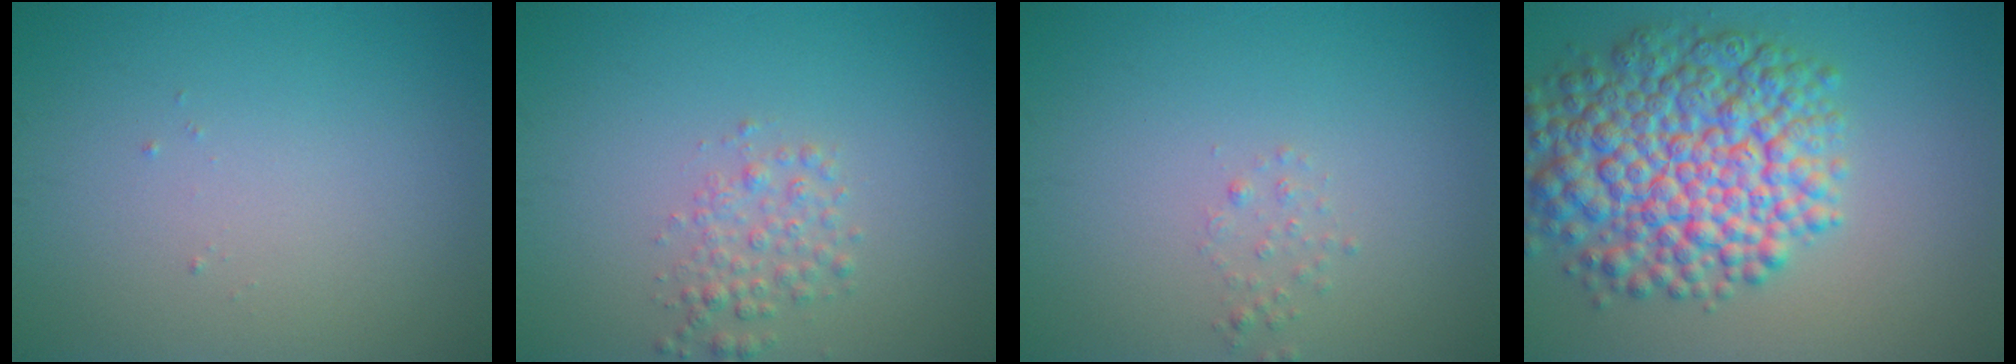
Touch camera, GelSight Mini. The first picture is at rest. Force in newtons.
{"total": 2.1, "press": 2.1, "slide": 0.0}
{"total": 0.8, "press": 0.8, "slide": 0.1}
{"total": 10.4, "press": 10.3, "slide": 0.3}